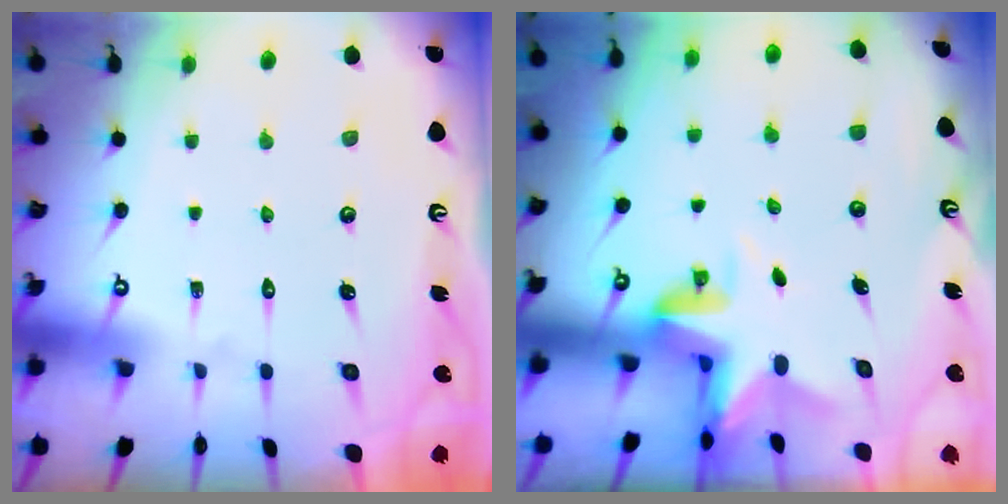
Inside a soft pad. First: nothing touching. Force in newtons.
{"total": 4.3, "press": 4.3, "slide": 0.2}